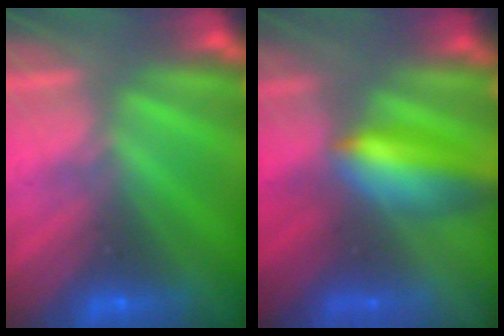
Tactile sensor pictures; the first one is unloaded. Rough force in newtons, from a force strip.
{"total": 6.1}